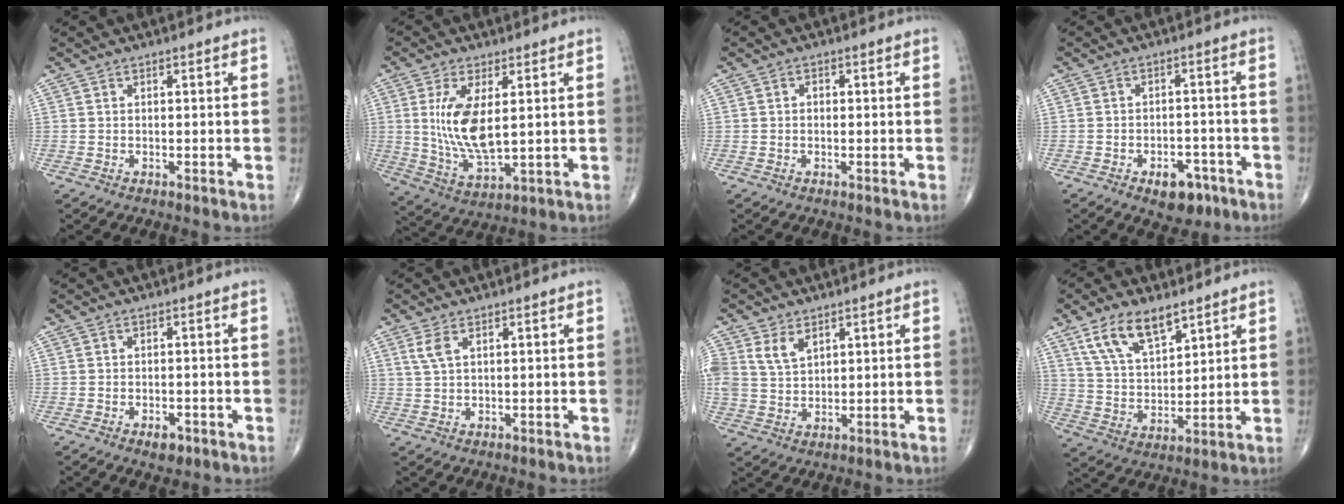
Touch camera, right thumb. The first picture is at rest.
{"total": 11.7, "force": [2.0, 4.9, 10.4], "torque": [-0.209, -0.024, 0.050]}
{"total": 0.9, "force": [0.0, 0.7, 0.6], "torque": [-0.008, 0.004, -0.001]}
{"total": 6.8, "force": [-3.8, 4.1, 3.9], "torque": [-0.032, 0.026, -0.050]}
{"total": 2.7, "force": [-1.4, 1.6, 1.7], "torque": [-0.022, 0.001, -0.017]}
{"total": 2.8, "force": [1.3, 1.2, 2.1], "torque": [-0.050, 0.005, 0.035]}
{"total": 5.4, "force": [2.9, 3.3, 3.0], "torque": [-0.048, -0.013, 0.064]}
{"total": 11.6, "force": [7.2, 5.3, 7.3], "torque": [-0.120, -0.032, 0.146]}